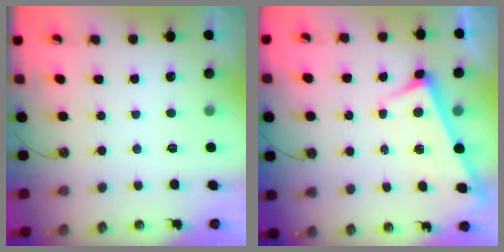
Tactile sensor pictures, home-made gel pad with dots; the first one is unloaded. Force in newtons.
{"total": 2.8, "press": 2.8, "slide": 0.5}